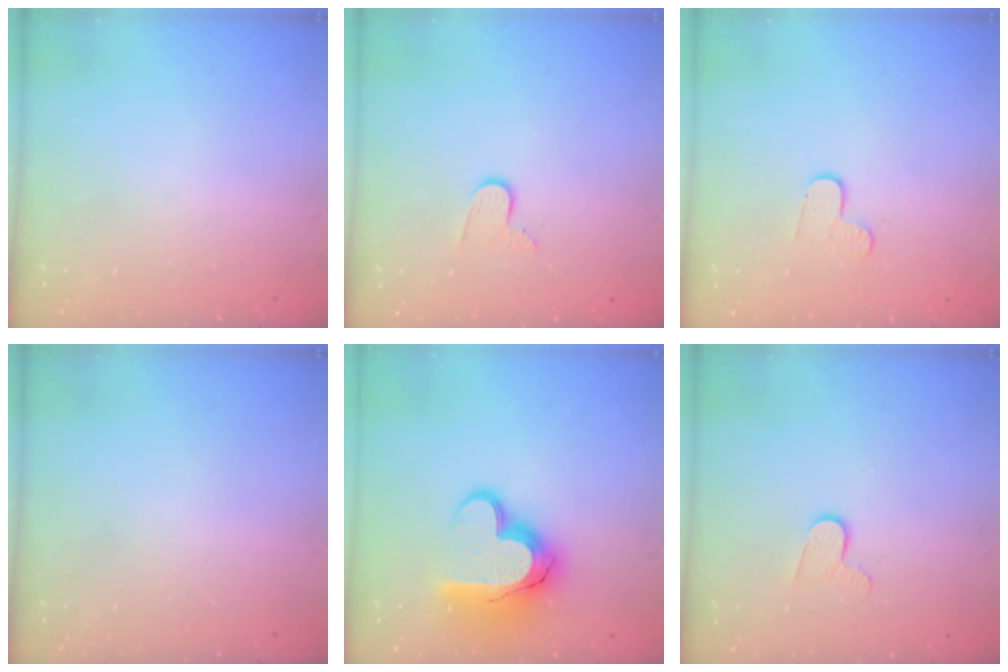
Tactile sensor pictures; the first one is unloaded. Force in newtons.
{"total": 6.4, "press": 6.3, "slide": 0.6}
{"total": 6.2, "press": 6.2, "slide": 0.6}
{"total": 0.0}
{"total": 16.9, "press": 16.9, "slide": 1.3}
{"total": 5.9, "press": 5.8, "slide": 0.5}